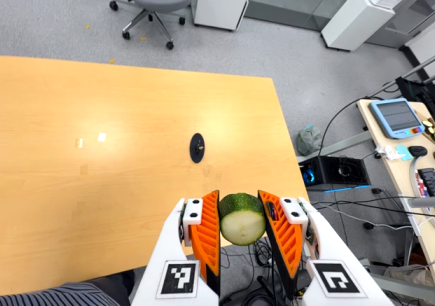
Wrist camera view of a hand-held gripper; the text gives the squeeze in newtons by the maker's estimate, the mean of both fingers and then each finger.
{"total": 10.8, "left": 9.9, "right": 11.8}